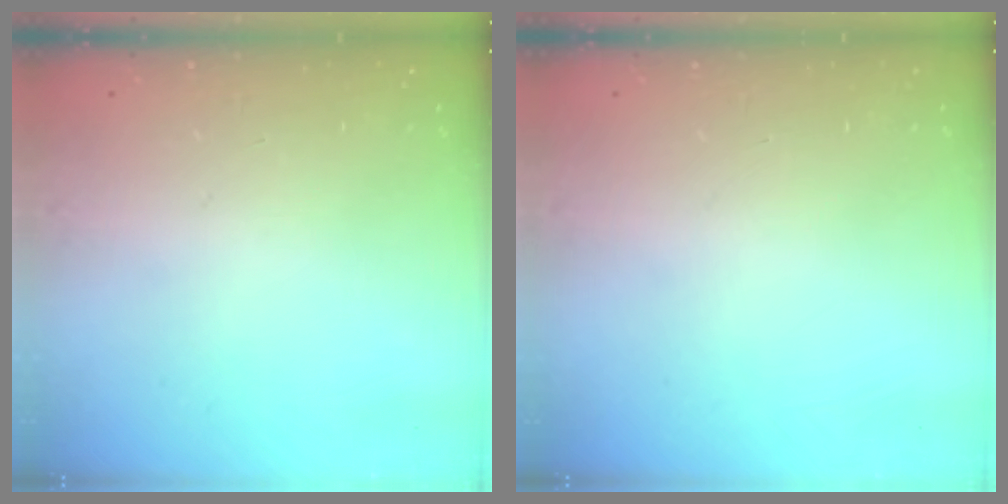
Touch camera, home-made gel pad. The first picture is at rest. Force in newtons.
{"total": 0.0}